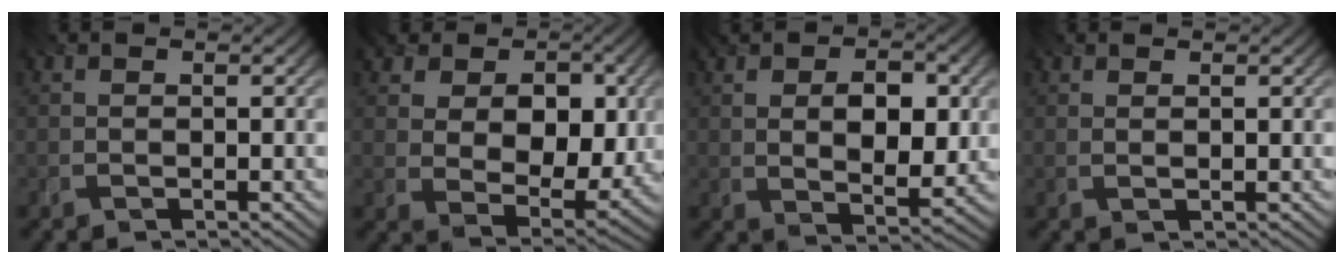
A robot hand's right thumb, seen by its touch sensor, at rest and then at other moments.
{"total": 11.8, "force": [3.4, 8.3, 7.7], "torque": [-0.153, -0.004, 0.044]}
{"total": 8.3, "force": [1.6, 4.8, 6.6], "torque": [-0.105, -0.005, 0.015]}
{"total": 1.3, "force": [1.0, 0.1, 0.8], "torque": [-0.006, -0.007, 0.013]}